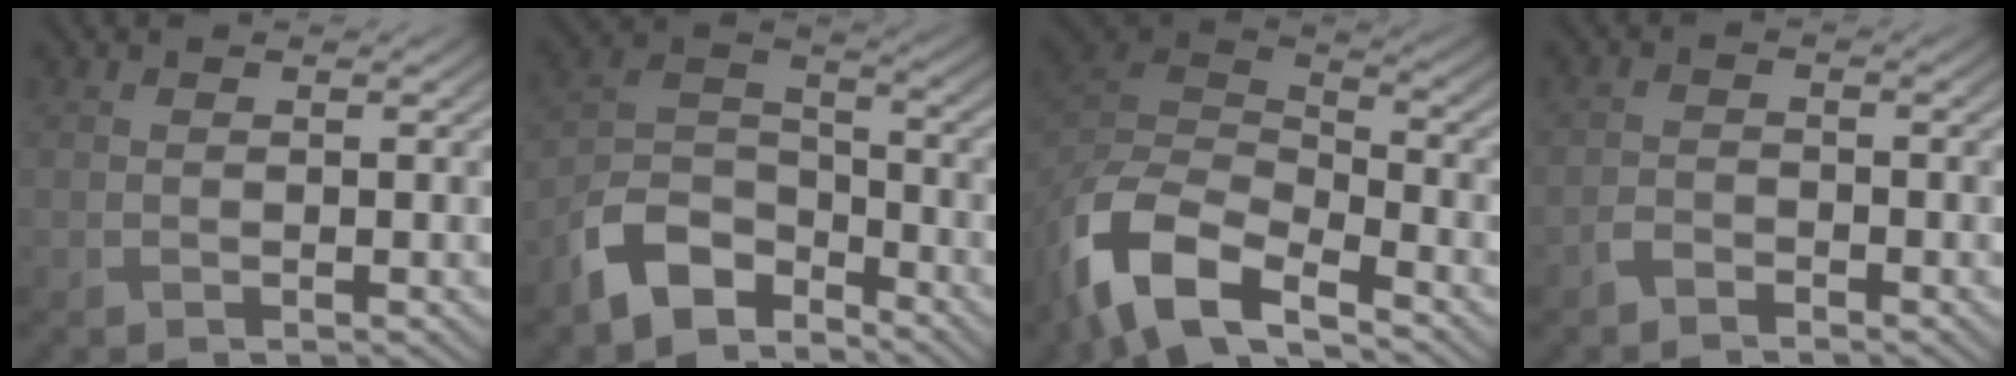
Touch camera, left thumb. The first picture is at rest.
{"total": 9.6, "force": [-6.8, 5.0, 4.6], "torque": [-0.093, -0.009, -0.150]}
{"total": 12.2, "force": [-7.9, 5.4, 7.5], "torque": [-0.174, -0.022, -0.154]}
{"total": 1.6, "force": [-1.4, 0.6, 0.5], "torque": [-0.012, 0.004, -0.034]}